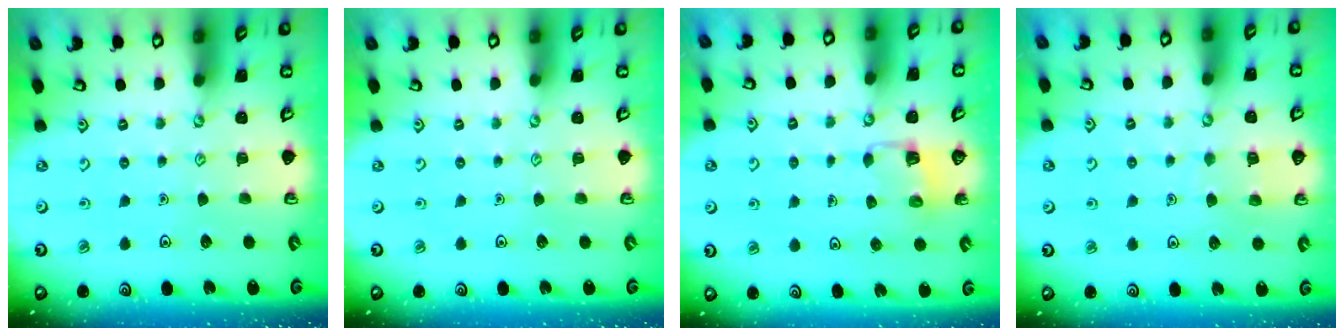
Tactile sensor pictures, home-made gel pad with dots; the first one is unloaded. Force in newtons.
{"total": 0.0}
{"total": 3.1, "press": 3.1, "slide": 0.3}
{"total": 4.6, "press": 4.6, "slide": 0.4}